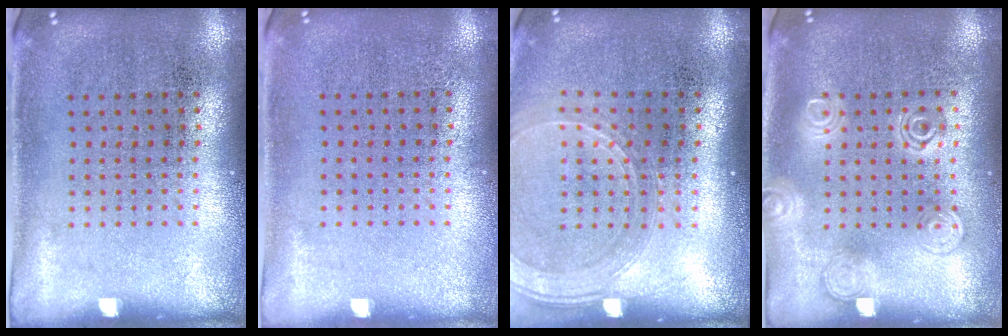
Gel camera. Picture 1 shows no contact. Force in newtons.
{"total": 0.0}
{"total": 1.7, "press": 1.5, "slide": 0.7}
{"total": 1.3, "press": 1.3, "slide": 0.1}